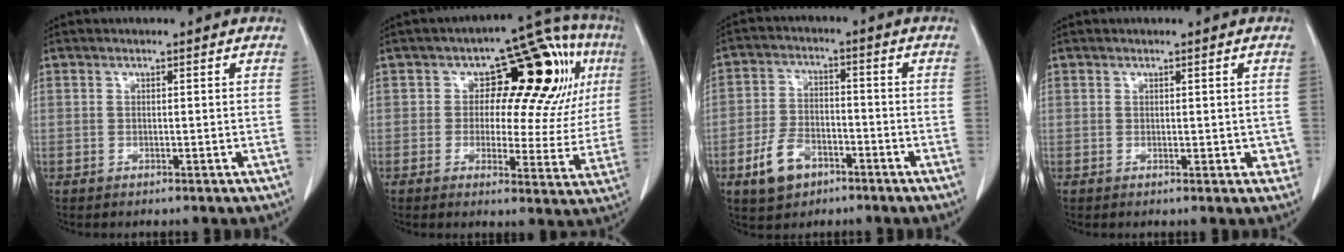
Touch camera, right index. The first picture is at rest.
{"total": 16.0, "force": [4.3, 7.6, 13.4], "torque": [-0.139, 0.040, 0.054]}
{"total": 7.6, "force": [-4.2, 4.7, 4.3], "torque": [-0.096, 0.007, -0.070]}
{"total": 2.1, "force": [0.0, 1.4, 1.5], "torque": [-0.004, 0.001, 0.001]}